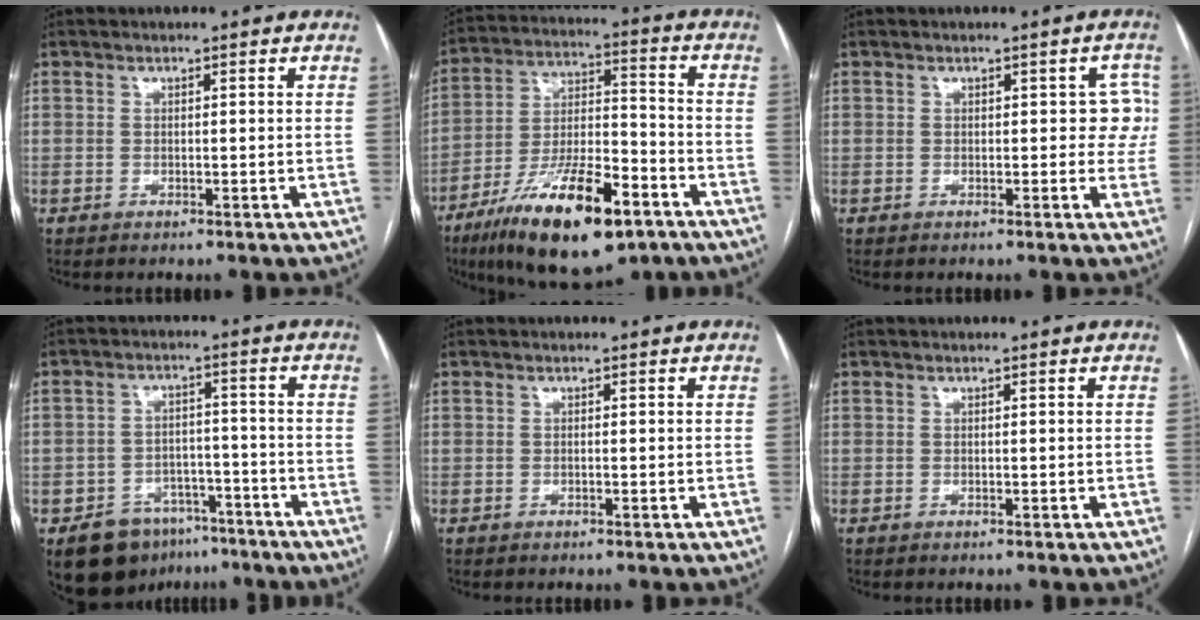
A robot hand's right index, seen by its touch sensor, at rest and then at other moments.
{"total": 19.0, "force": [-11.2, 5.3, 14.4], "torque": [-0.256, -0.013, -0.190]}
{"total": 3.5, "force": [0.4, 2.3, 2.5], "torque": [-0.005, 0.019, -0.001]}
{"total": 9.2, "force": [-6.2, 6.3, 2.6], "torque": [-0.032, 0.020, -0.089]}
{"total": 0.0}
{"total": 0.0}